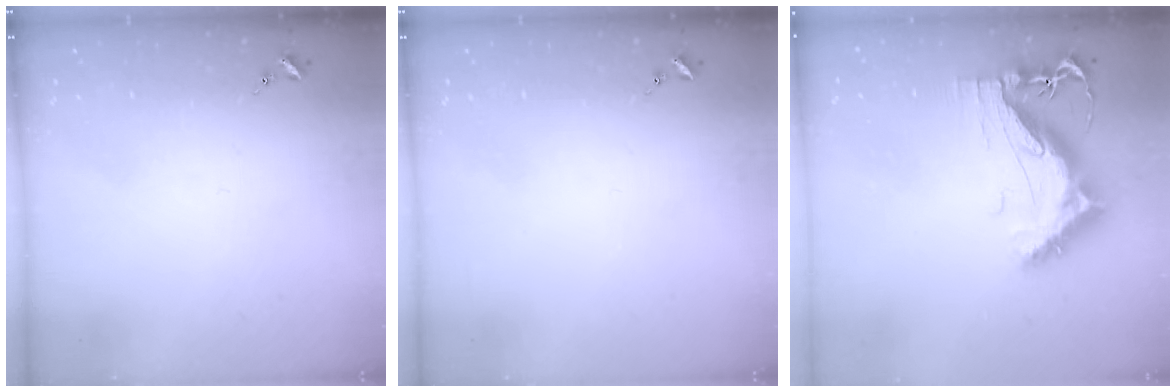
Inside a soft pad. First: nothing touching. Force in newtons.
{"total": 0.0}
{"total": 11.9, "press": 11.9, "slide": 1.0}